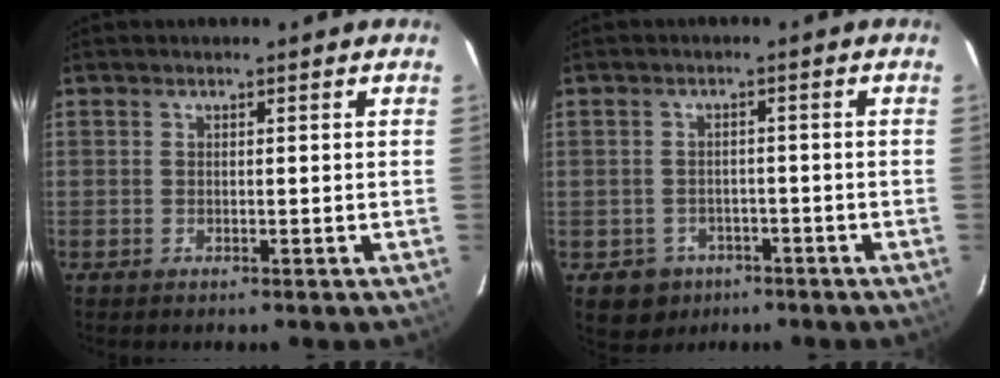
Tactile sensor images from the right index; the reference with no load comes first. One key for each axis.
{"total": 5.9, "fx": -3.0, "fy": 5.0, "fz": 1.1, "tx": -0.033, "ty": 0.018, "tz": -0.034}